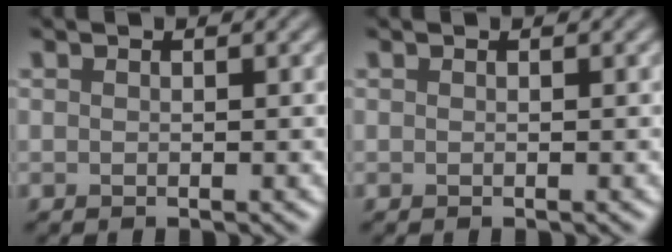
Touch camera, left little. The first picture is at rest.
{"total": 0.0}